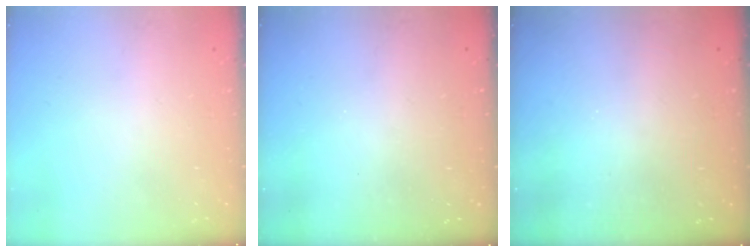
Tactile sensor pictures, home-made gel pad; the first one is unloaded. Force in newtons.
{"total": 3.2, "press": 3.2, "slide": 0.2}
{"total": 3.2, "press": 3.2, "slide": 0.1}